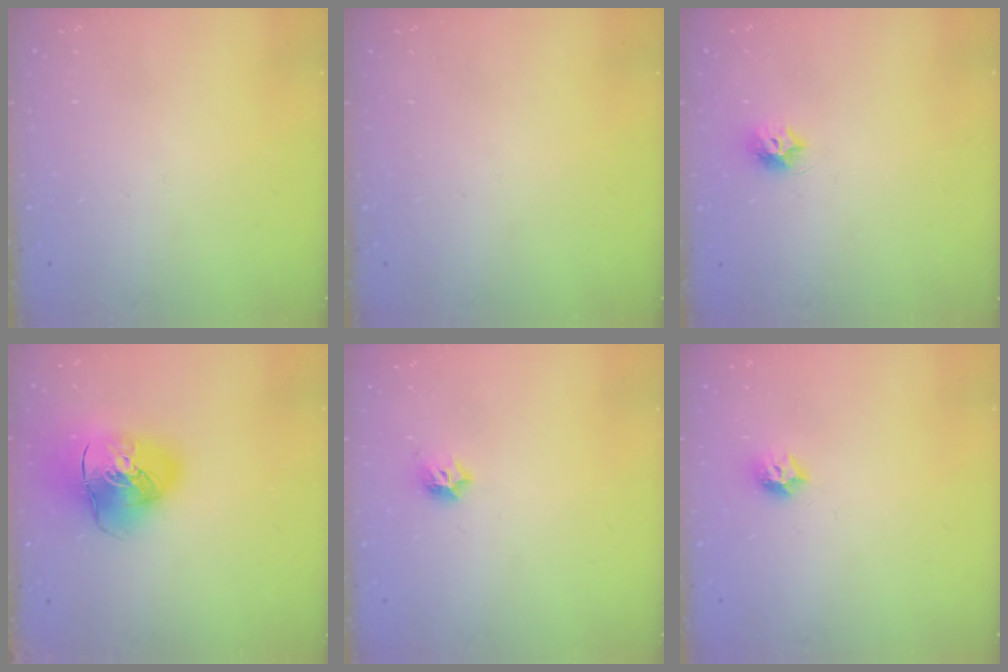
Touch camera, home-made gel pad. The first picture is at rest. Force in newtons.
{"total": 0.0}
{"total": 7.1, "press": 7.1, "slide": 0.5}
{"total": 15.3, "press": 15.2, "slide": 2.2}
{"total": 4.3, "press": 4.2, "slide": 1.2}
{"total": 7.5, "press": 7.5, "slide": 0.6}